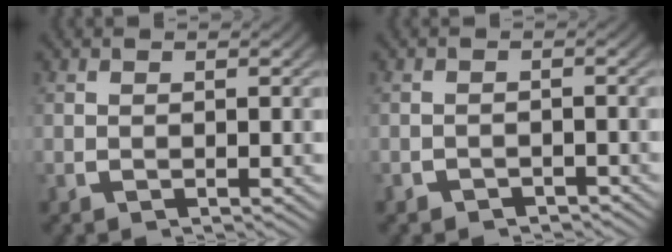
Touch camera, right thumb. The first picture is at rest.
{"total": 2.3, "force": [-2.2, 0.5, -0.2], "torque": [0.004, -0.002, -0.033]}